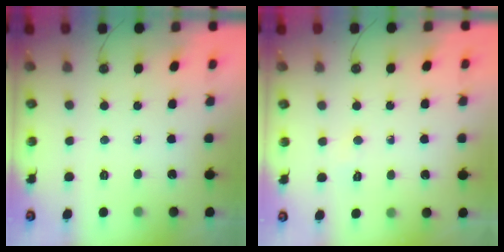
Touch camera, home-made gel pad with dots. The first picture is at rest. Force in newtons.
{"total": 2.8, "press": 2.8, "slide": 0.4}